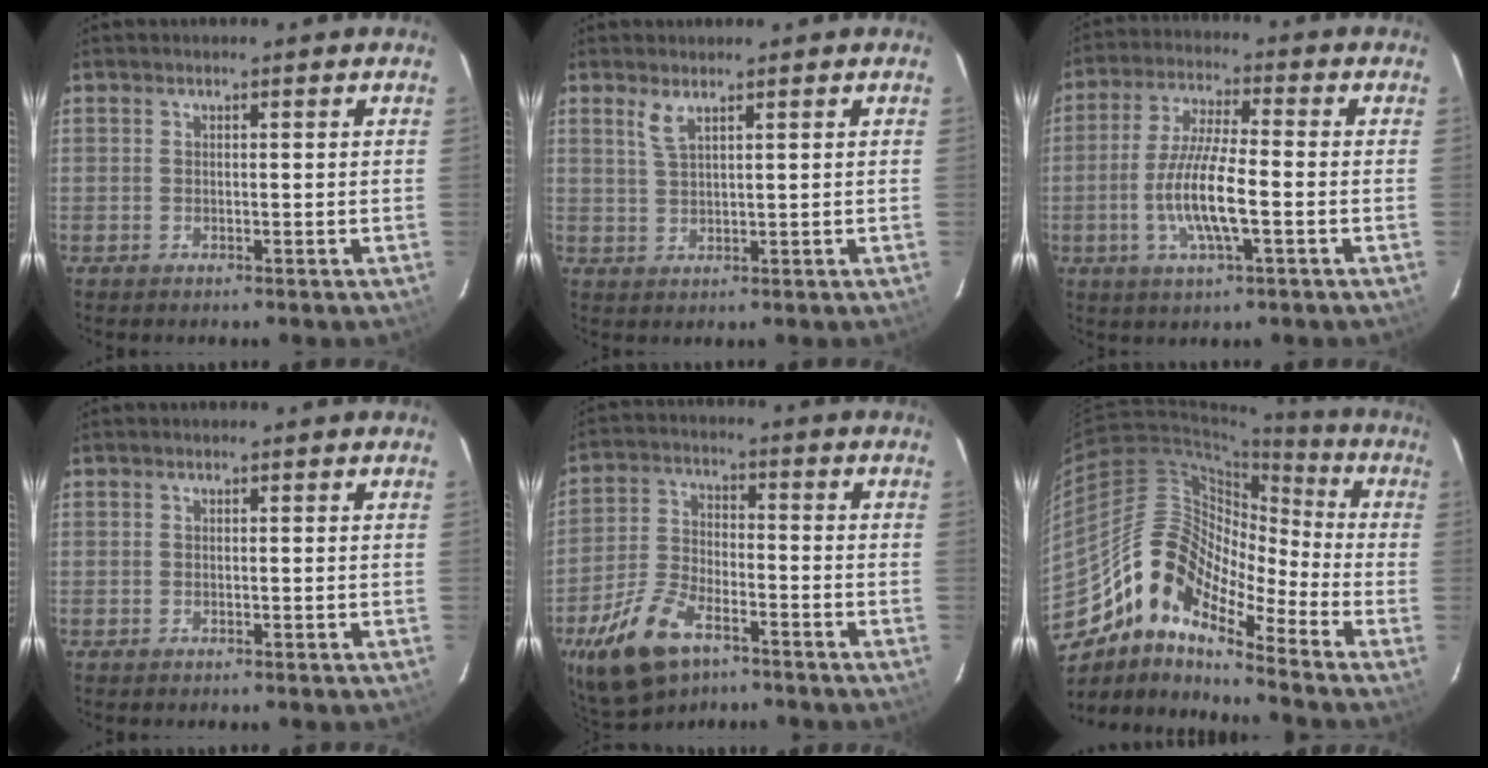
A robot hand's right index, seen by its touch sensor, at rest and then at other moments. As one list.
[{"total": 2.6, "force": [1.8, 0.5, 1.8], "torque": [-0.039, 0.000, 0.037]}, {"total": 10.6, "force": [-2.7, 1.9, 10.1], "torque": [-0.203, -0.003, -0.054]}, {"total": 0.0}, {"total": 13.9, "force": [-8.5, 6.9, 8.7], "torque": [-0.200, -0.012, -0.159]}, {"total": 14.9, "force": [-10.1, 5.4, 9.6], "torque": [-0.159, 0.010, -0.209]}]